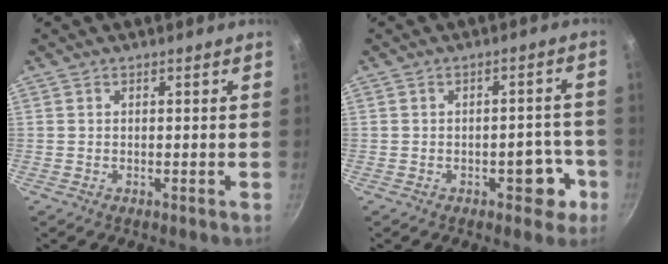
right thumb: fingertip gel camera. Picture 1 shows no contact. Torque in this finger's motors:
{"motor_torque": [0.91, 0.68, 0.78, -0.73, 0.02]}